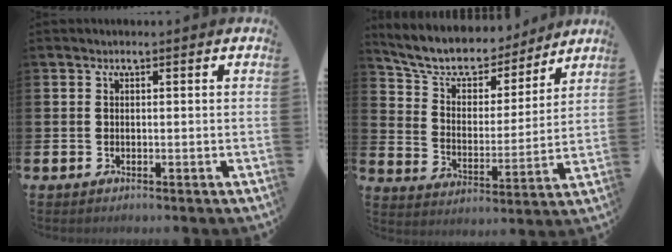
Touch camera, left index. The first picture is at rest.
{"total": 8.5, "force": [7.7, 3.1, 2.0], "torque": [-0.074, -0.057, 0.134]}